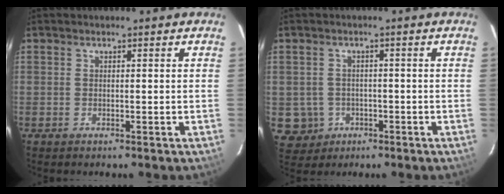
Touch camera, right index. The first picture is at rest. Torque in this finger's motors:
{"motor_torque": [-0.22, 0.08, -0.89, -0.21]}